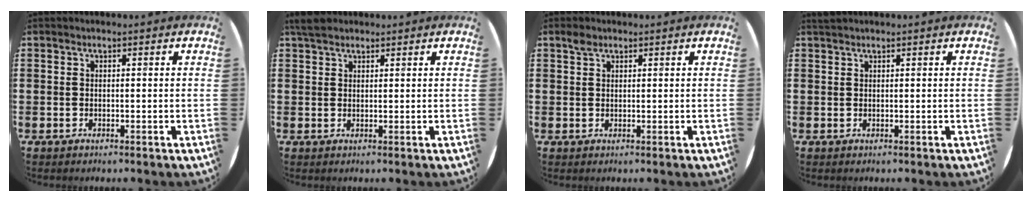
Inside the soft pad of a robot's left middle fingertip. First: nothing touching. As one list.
[{"total": 2.8, "force": [2.4, 1.2, 0.9], "torque": [-0.014, 0.006, 0.045]}, {"total": 1.5, "force": [1.1, 0.9, 0.4], "torque": [-0.001, 0.002, 0.019]}, {"total": 0.6, "force": [0.6, 0.1, 0.0], "torque": [0.000, 0.002, 0.011]}]